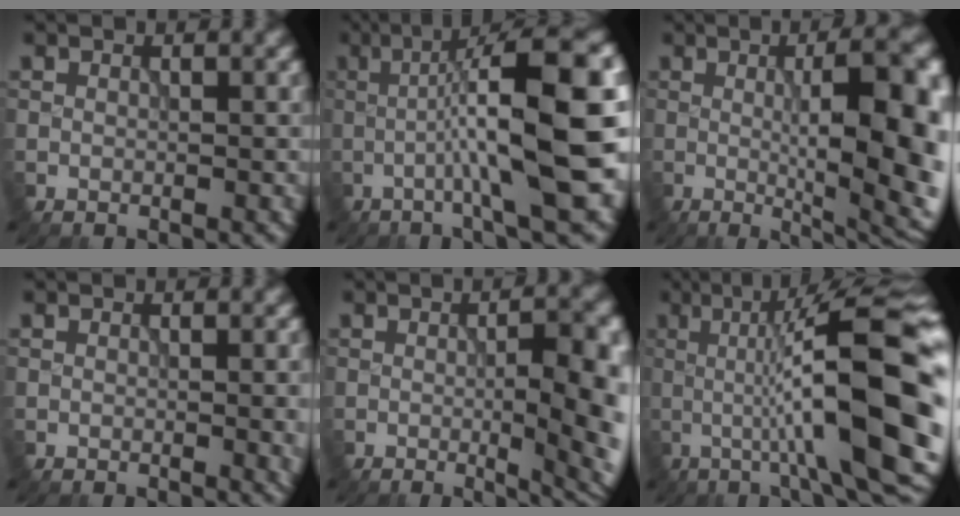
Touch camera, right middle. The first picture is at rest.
{"total": 11.5, "force": [-0.9, 1.7, 11.4], "torque": [-0.159, 0.020, -0.018]}
{"total": 12.3, "force": [0.1, 3.2, 11.9], "torque": [-0.130, 0.001, 0.002]}
{"total": 2.1, "force": [-0.3, 0.6, 2.0], "torque": [-0.025, -0.008, -0.003]}
{"total": 8.5, "force": [-0.6, 2.5, 8.1], "torque": [-0.094, -0.008, -0.001]}
{"total": 15.3, "force": [-0.4, 3.1, 15.0], "torque": [-0.209, 0.020, -0.014]}